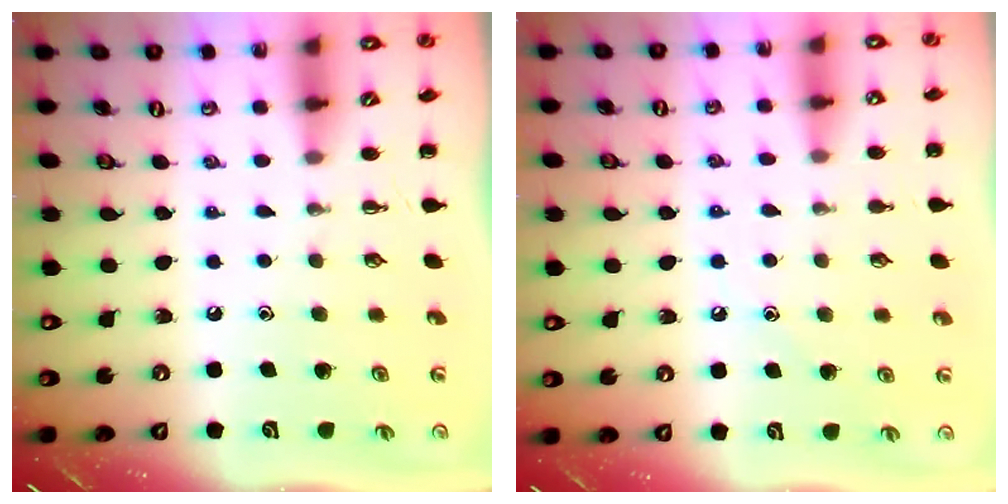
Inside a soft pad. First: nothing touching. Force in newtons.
{"total": 7.6, "press": 7.3, "slide": 2.3}